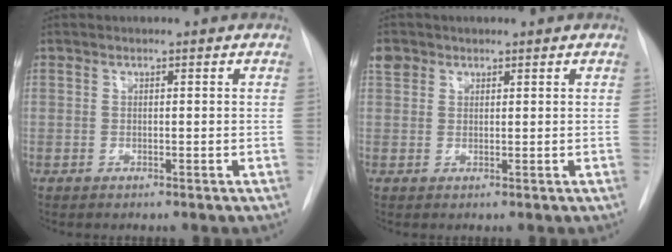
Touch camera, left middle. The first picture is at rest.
{"total": 2.0, "force": [1.2, 1.6, 0.3], "torque": [0.000, 0.011, 0.019]}